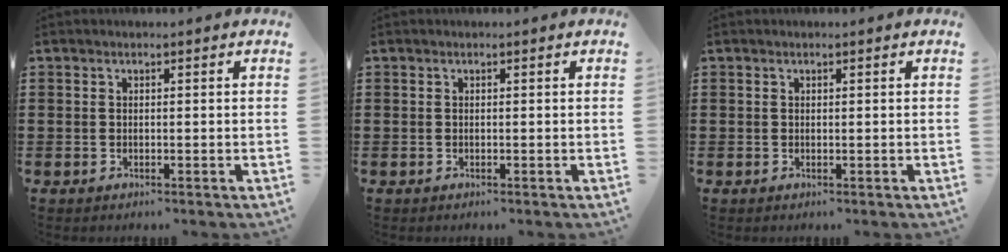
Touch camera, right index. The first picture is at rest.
{"total": 0.0}
{"total": 0.0}